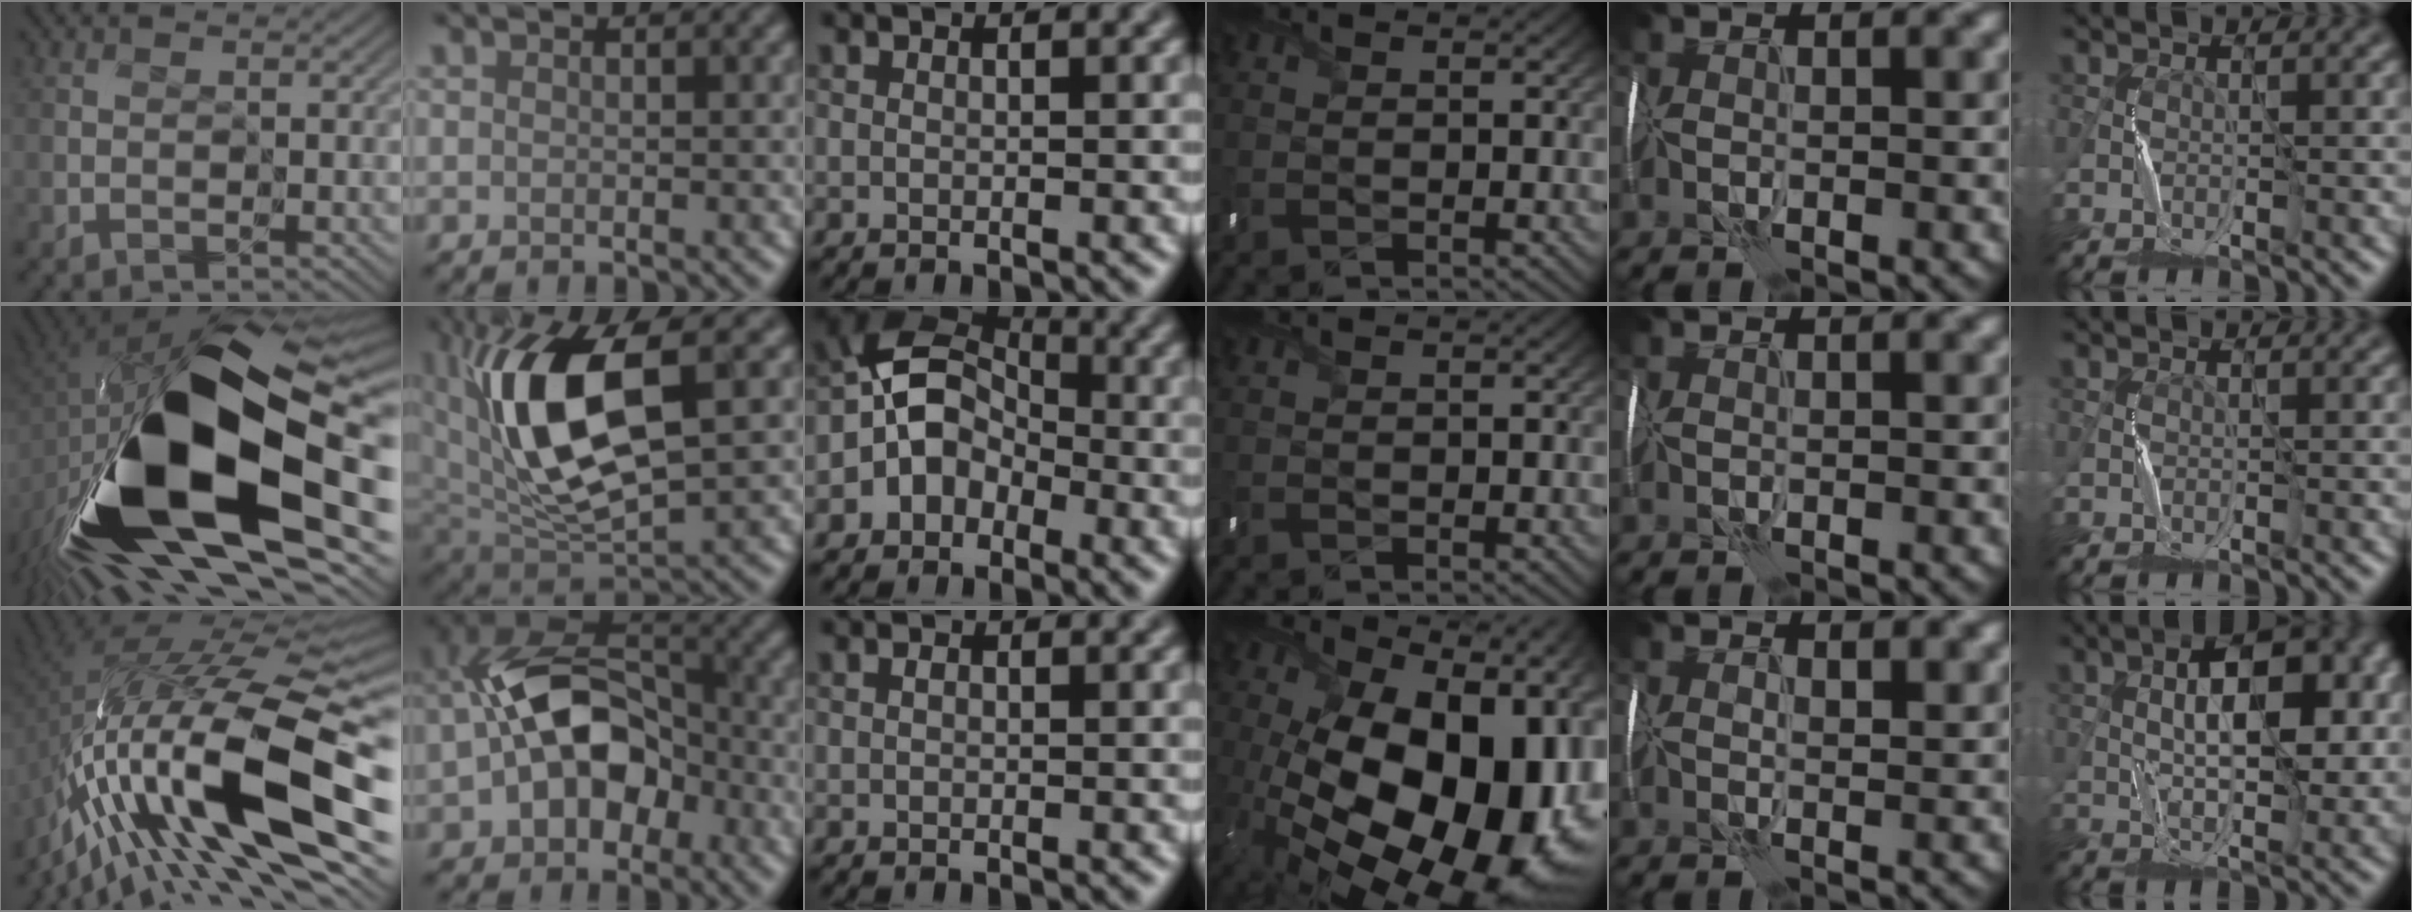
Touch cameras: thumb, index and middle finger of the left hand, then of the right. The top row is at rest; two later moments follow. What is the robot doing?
{"motion": "wrap", "object": "ribbon"}